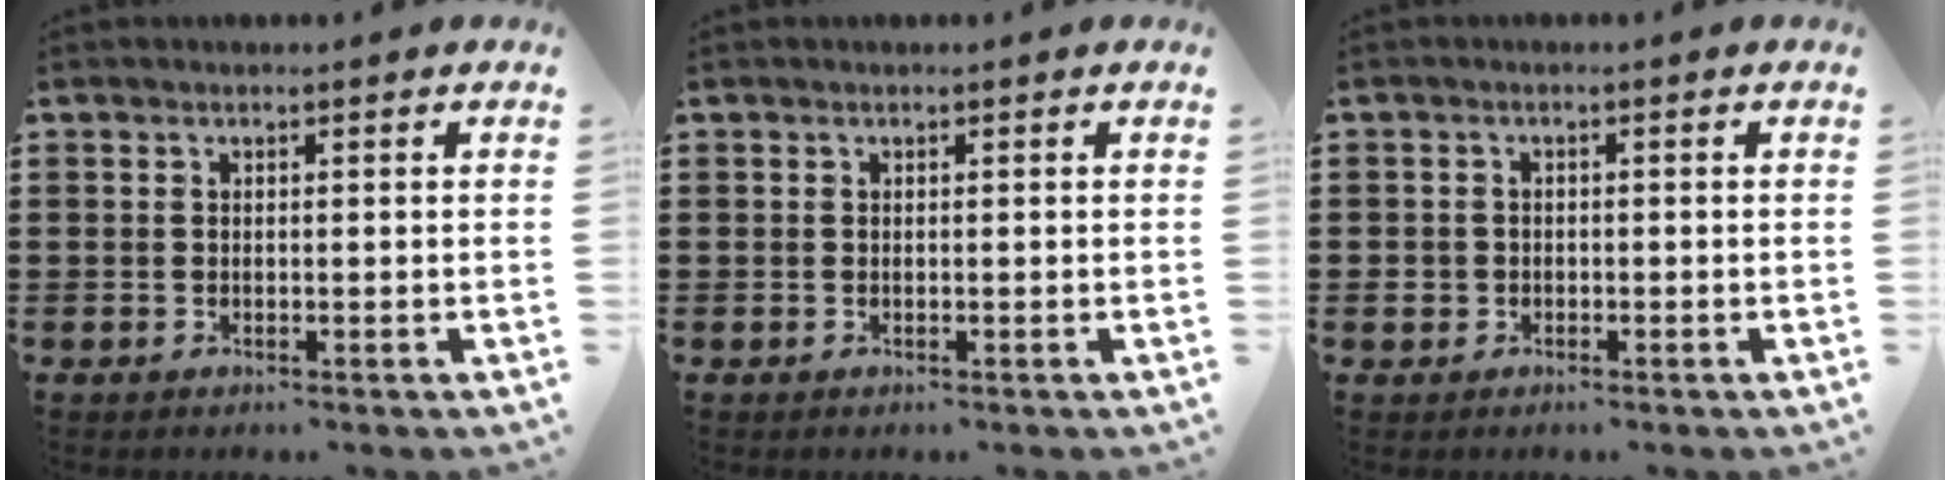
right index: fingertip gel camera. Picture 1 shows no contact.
{"total": 0.0}
{"total": 1.6, "force": [-0.6, 1.4, 0.4], "torque": [-0.012, 0.001, -0.015]}